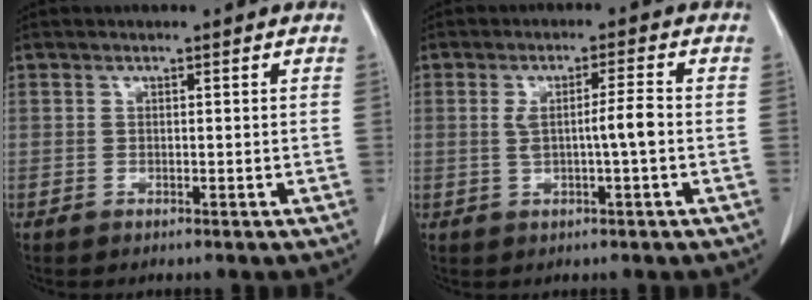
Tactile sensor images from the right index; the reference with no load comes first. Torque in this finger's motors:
{"motor_torque": [0.42, -0.16, 0.32, 0.08]}